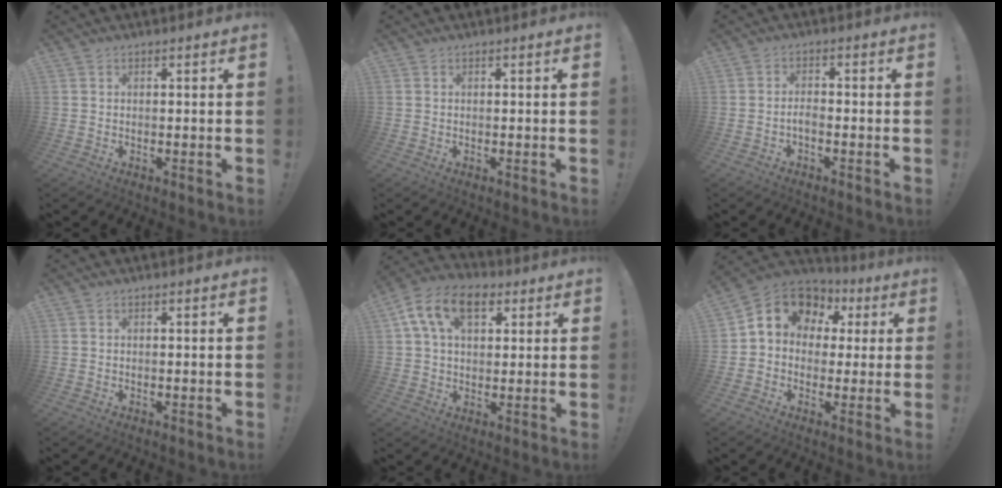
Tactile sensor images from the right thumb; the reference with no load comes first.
{"total": 0.0}
{"total": 2.7, "force": [-1.6, 0.8, 2.0], "torque": [-0.046, 0.000, -0.032]}
{"total": 0.0}
{"total": 13.6, "force": [5.4, 8.4, 9.1], "torque": [-0.150, 0.000, 0.101]}
{"total": 11.0, "force": [4.1, 8.8, 5.2], "torque": [-0.070, -0.020, 0.078]}